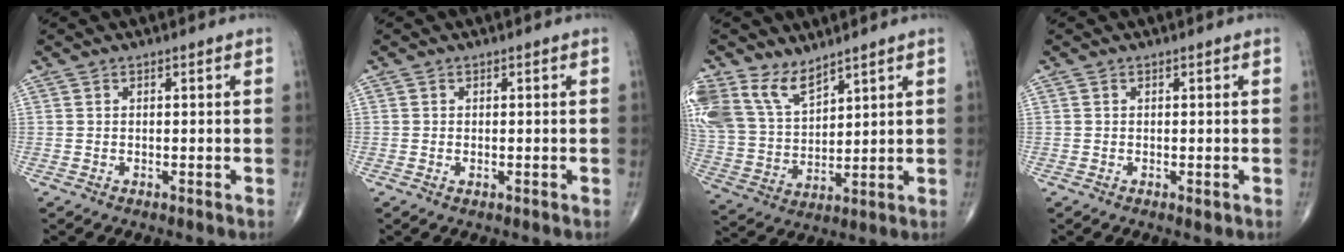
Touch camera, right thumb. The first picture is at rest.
{"total": 0.6, "force": [-0.1, 0.4, 0.5], "torque": [-0.011, 0.000, -0.001]}
{"total": 14.1, "force": [9.4, 7.9, 6.9], "torque": [-0.139, -0.031, 0.199]}
{"total": 0.8, "force": [-0.2, 0.5, 0.6], "torque": [-0.007, -0.002, -0.003]}